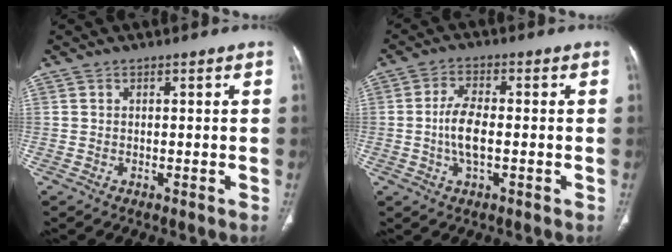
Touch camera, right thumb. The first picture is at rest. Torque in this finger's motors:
{"motor_torque": [2.37, 2.64, 0.95, -0.28, 0.17]}